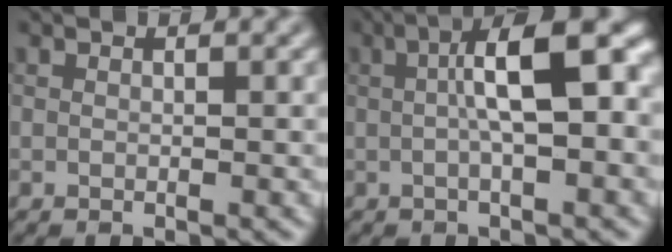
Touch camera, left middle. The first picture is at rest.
{"total": 8.6, "force": [1.0, 2.5, 8.1], "torque": [-0.120, 0.020, 0.008]}